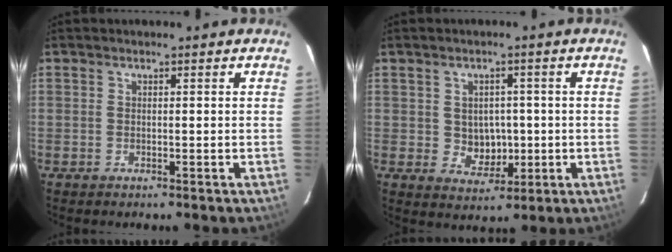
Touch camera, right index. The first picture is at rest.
{"total": 5.3, "force": [-0.1, 4.7, 2.4], "torque": [-0.045, 0.006, 0.010]}